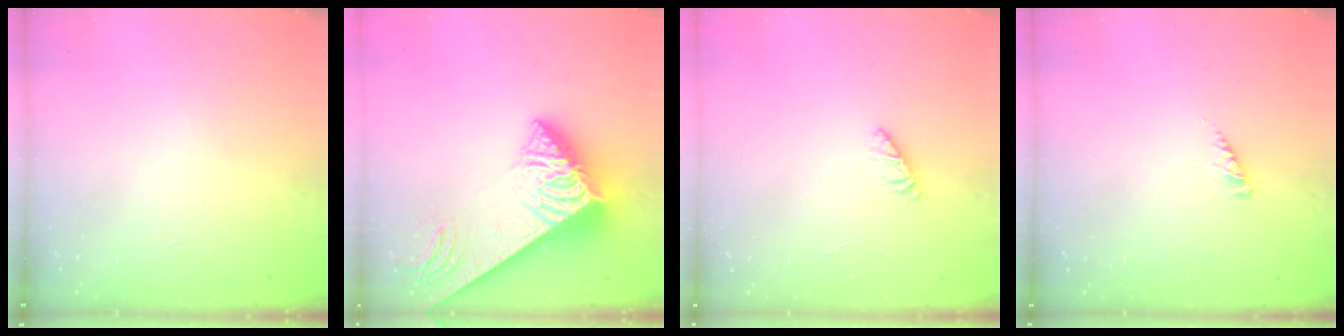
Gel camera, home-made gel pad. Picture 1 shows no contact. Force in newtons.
{"total": 7.4, "press": 7.3, "slide": 0.9}
{"total": 1.8, "press": 1.8, "slide": 0.2}
{"total": 2.5, "press": 2.5, "slide": 0.2}